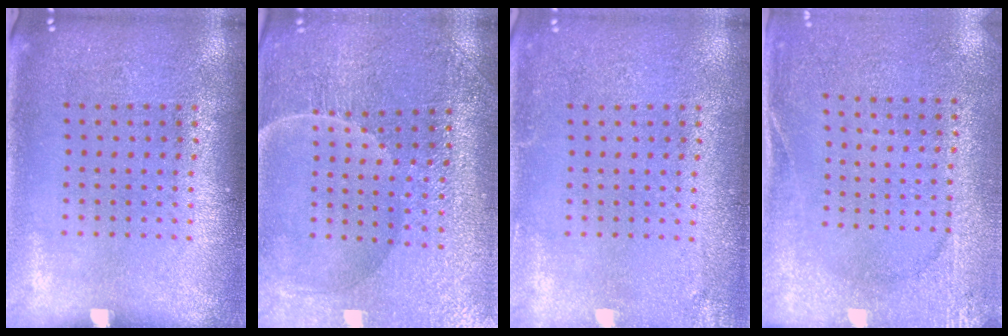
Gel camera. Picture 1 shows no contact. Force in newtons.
{"total": 3.5, "press": 3.5, "slide": 0.3}
{"total": 1.8, "press": 1.8, "slide": 0.2}
{"total": 2.6, "press": 2.4, "slide": 1.0}